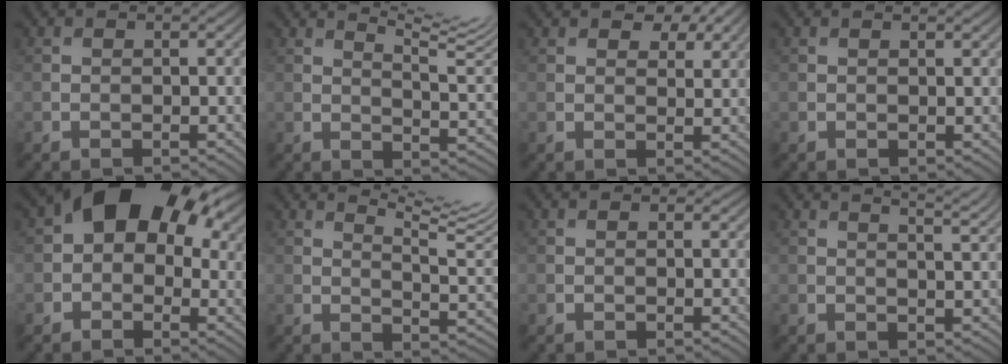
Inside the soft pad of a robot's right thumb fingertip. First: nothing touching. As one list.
[{"total": 10.7, "force": [7.3, 2.3, 7.4], "torque": [-0.108, 0.011, 0.103]}, {"total": 4.6, "force": [3.3, 2.5, 2.0], "torque": [-0.032, -0.001, 0.057]}, {"total": 0.8, "force": [0.8, 0.1, 0.2], "torque": [-0.002, -0.002, 0.013]}, {"total": 14.7, "force": [4.7, 10.1, 9.6], "torque": [-0.124, 0.014, 0.080]}, {"total": 11.7, "force": [7.6, 2.6, 8.5], "torque": [-0.132, 0.015, 0.110]}, {"total": 1.0, "force": [0.6, 0.6, 0.4], "torque": [-0.008, -0.003, 0.008]}, {"total": 6.8, "force": [5.1, 1.7, 4.1], "torque": [-0.037, 0.019, 0.056]}]